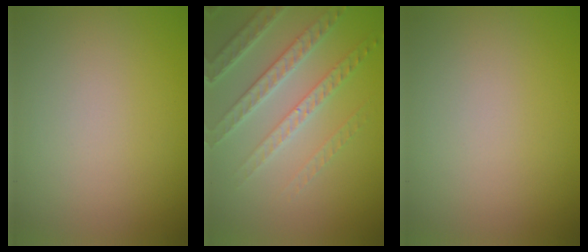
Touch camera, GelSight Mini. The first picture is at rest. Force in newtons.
{"total": 4.4, "press": 4.0, "slide": 1.9}
{"total": 0.0}